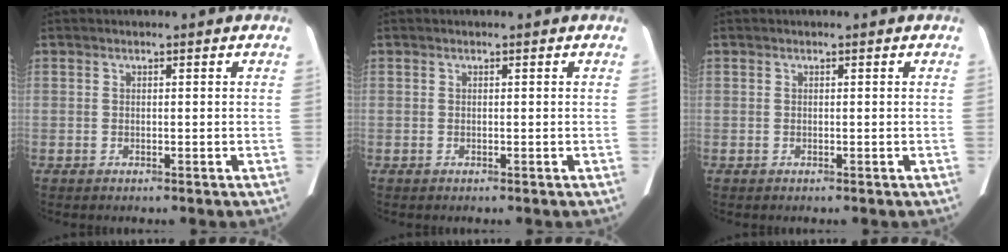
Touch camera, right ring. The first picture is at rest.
{"total": 0.0}
{"total": 0.0}